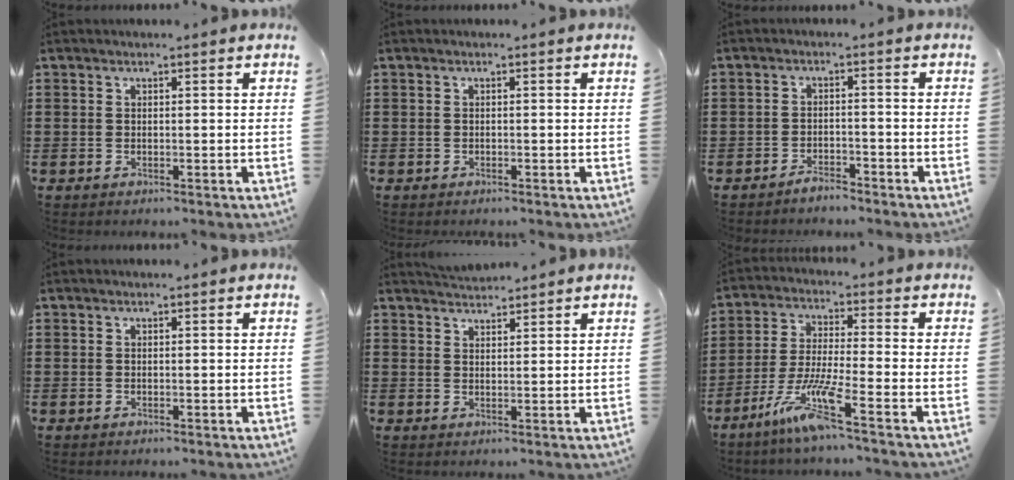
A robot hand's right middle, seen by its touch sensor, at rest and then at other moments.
{"total": 0.0}
{"total": 2.4, "force": [-2.3, 0.4, 0.4], "torque": [-0.013, 0.002, -0.047]}
{"total": 0.0}
{"total": 2.5, "force": [2.5, 0.4, 0.1], "torque": [0.000, -0.004, 0.046]}
{"total": 8.6, "force": [-5.7, 0.2, 6.4], "torque": [-0.143, -0.014, -0.116]}